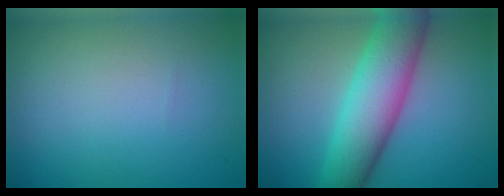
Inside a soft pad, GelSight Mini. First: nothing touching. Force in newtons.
{"total": 8.1, "press": 8.1, "slide": 0.1}